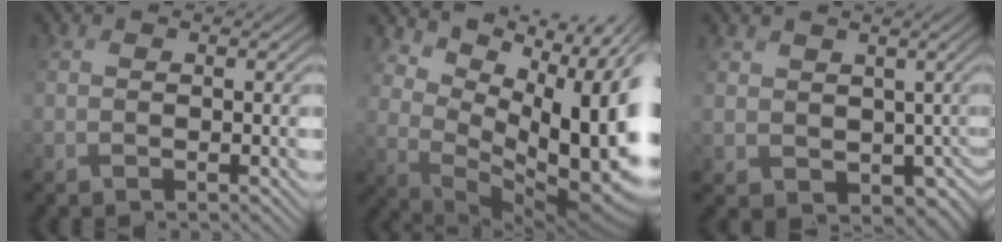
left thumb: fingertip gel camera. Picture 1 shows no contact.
{"total": 14.1, "force": [5.3, 6.5, 11.3], "torque": [-0.171, 0.008, 0.113]}
{"total": 3.3, "force": [0.4, 3.3, 0.5], "torque": [-0.028, -0.031, 0.023]}